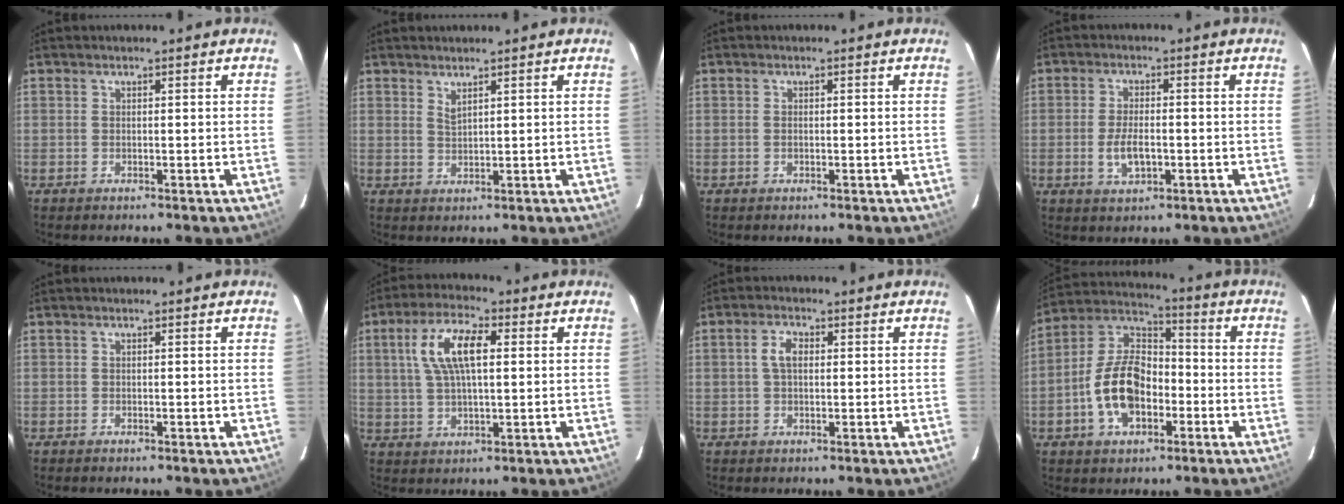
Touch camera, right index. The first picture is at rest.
{"total": 1.7, "force": [1.4, 0.1, 0.9], "torque": [-0.018, -0.002, 0.025]}
{"total": 0.6, "force": [-0.1, 0.4, 0.4], "torque": [-0.010, 0.000, -0.003]}
{"total": 5.2, "force": [-1.4, 2.3, 4.5], "torque": [-0.092, -0.005, -0.023]}
{"total": 0.0}
{"total": 10.1, "force": [2.4, 3.8, 9.0], "torque": [-0.175, 0.019, 0.045]}
{"total": 3.5, "force": [0.5, 1.9, 2.8], "torque": [-0.056, 0.009, 0.011]}
{"total": 13.7, "force": [-4.3, 8.4, 10.0], "torque": [-0.202, 0.022, -0.072]}